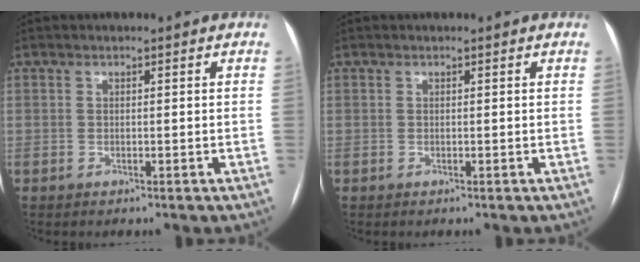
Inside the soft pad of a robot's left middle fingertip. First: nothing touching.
{"total": 0.0}